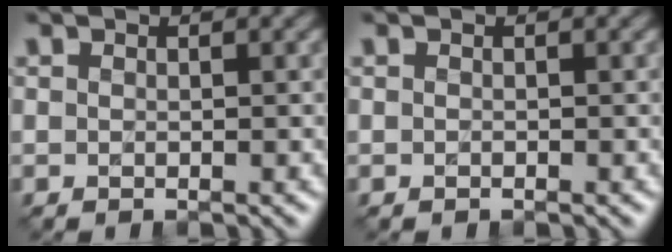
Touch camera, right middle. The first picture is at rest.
{"total": 0.0}